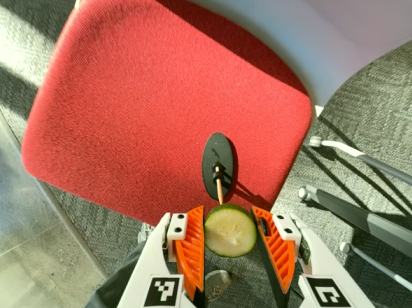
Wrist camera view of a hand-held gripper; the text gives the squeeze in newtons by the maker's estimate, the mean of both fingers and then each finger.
{"total": 8.3, "left": 8.8, "right": 7.7}